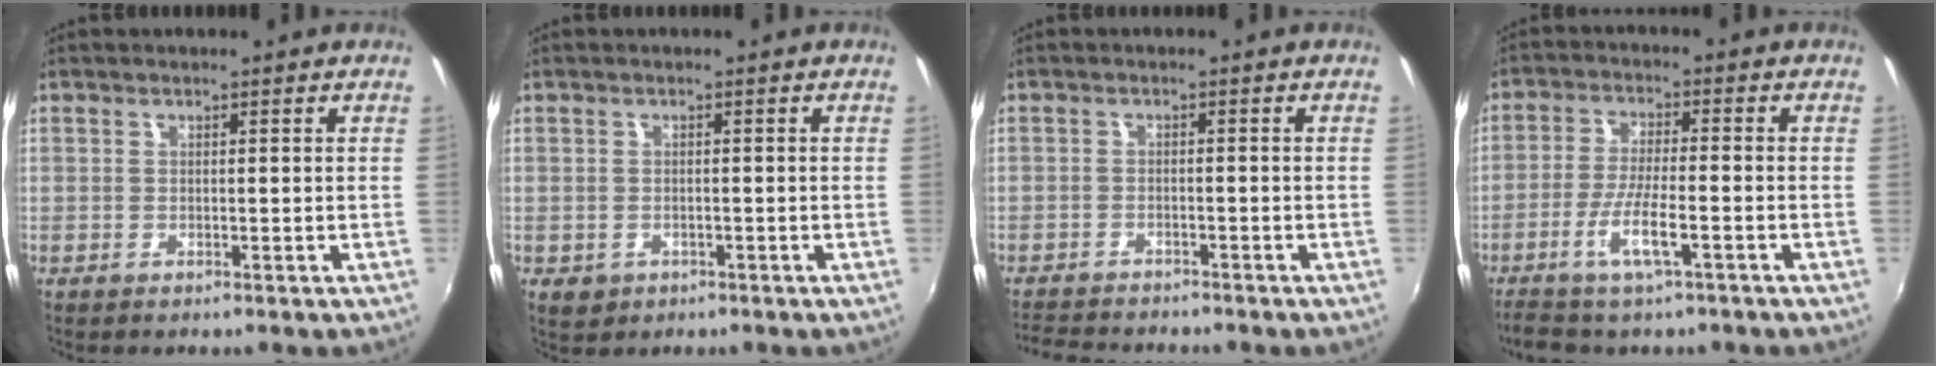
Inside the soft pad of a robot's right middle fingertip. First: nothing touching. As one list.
[{"total": 2.7, "force": [-1.0, 2.2, 1.2], "torque": [-0.026, -0.005, -0.010]}, {"total": 7.0, "force": [-6.6, 1.3, 2.0], "torque": [-0.061, -0.014, -0.107]}, {"total": 7.3, "force": [-4.4, 1.2, 5.7], "torque": [-0.126, -0.006, -0.082]}]